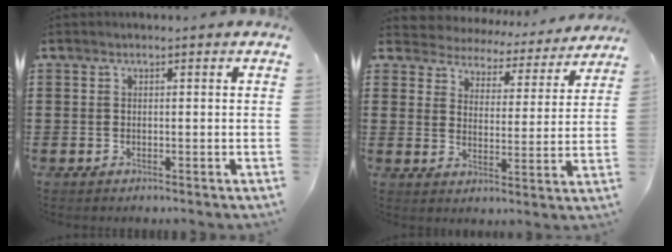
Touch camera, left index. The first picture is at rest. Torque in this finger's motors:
{"motor_torque": [2.14, 0.00, 0.15, -0.01]}